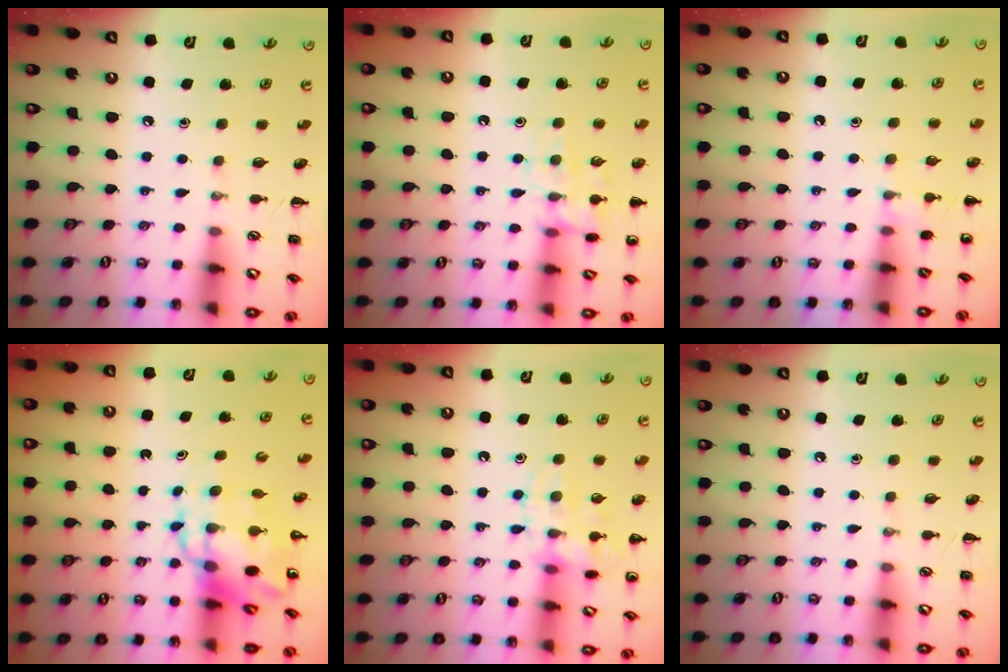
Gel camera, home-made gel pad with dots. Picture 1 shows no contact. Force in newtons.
{"total": 12.1, "press": 12.0, "slide": 1.0}
{"total": 5.8, "press": 5.6, "slide": 1.8}
{"total": 9.9, "press": 9.5, "slide": 2.8}
{"total": 12.5, "press": 12.5, "slide": 0.9}
{"total": 0.0}